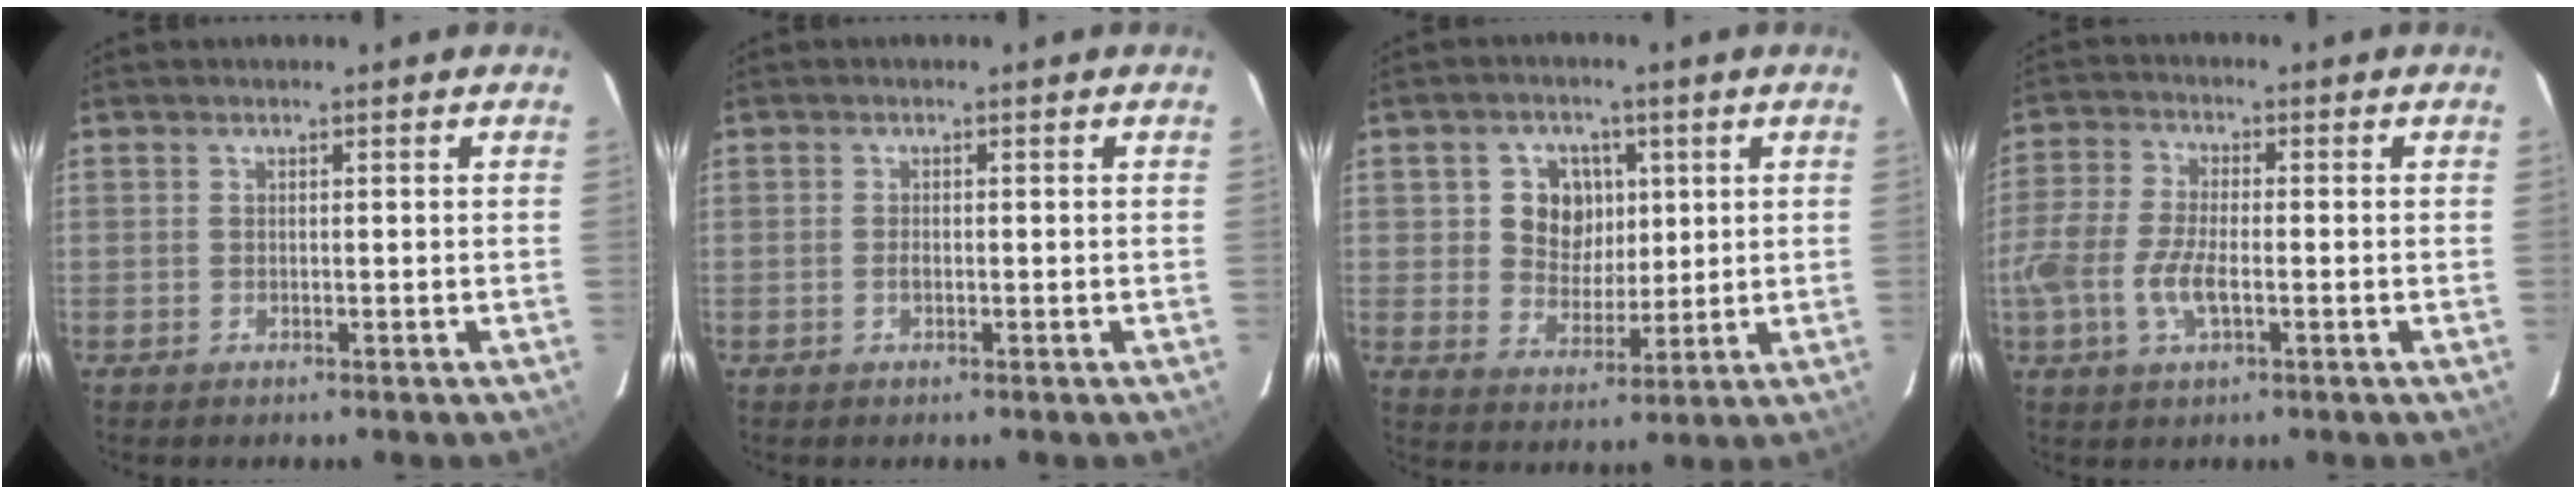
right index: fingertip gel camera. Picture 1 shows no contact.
{"total": 0.8, "force": [-0.3, 0.4, 0.6], "torque": [-0.012, 0.001, -0.006]}
{"total": 8.3, "force": [1.9, 7.4, 3.3], "torque": [-0.068, 0.013, 0.039]}
{"total": 8.9, "force": [-2.9, 3.7, 7.5], "torque": [-0.168, -0.003, -0.060]}